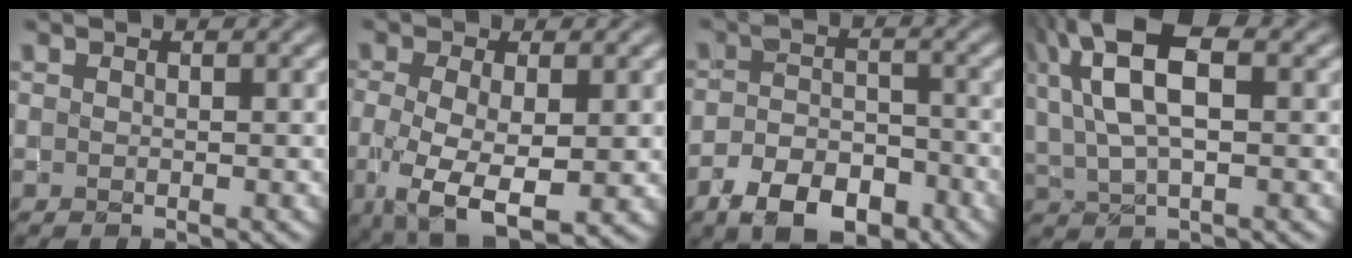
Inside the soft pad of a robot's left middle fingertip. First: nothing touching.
{"total": 7.1, "force": [-1.9, 3.2, 6.0], "torque": [-0.128, -0.020, -0.028]}
{"total": 5.9, "force": [-3.9, 3.2, 3.1], "torque": [-0.052, 0.000, -0.067]}
{"total": 8.8, "force": [3.6, 3.6, 7.2], "torque": [-0.144, 0.026, 0.061]}